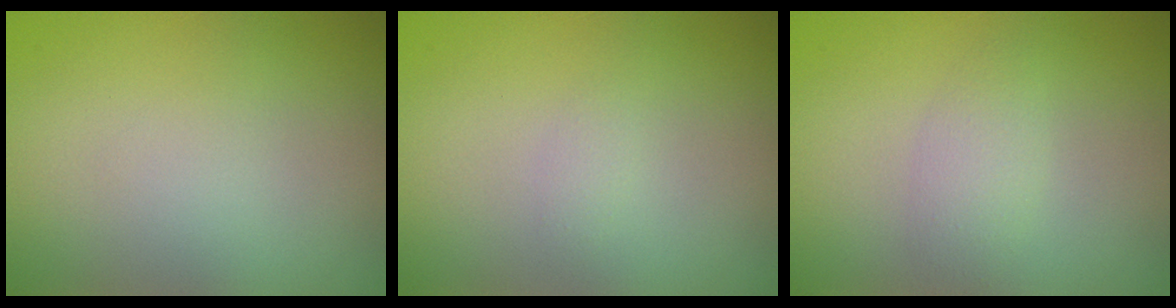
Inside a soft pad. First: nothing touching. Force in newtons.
{"total": 0.6, "press": 0.6, "slide": 0.1}
{"total": 1.7, "press": 1.7, "slide": 0.0}